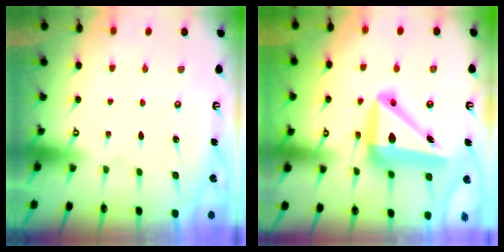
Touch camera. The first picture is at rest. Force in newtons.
{"total": 15.4, "press": 15.1, "slide": 2.9}